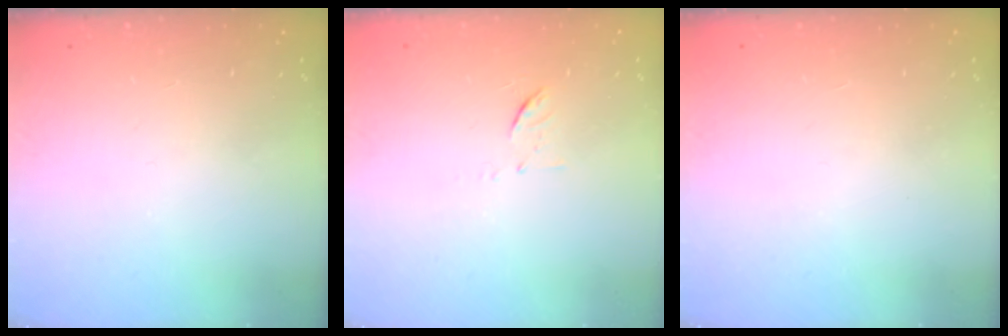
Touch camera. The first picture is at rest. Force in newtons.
{"total": 6.0, "press": 6.0, "slide": 0.4}
{"total": 1.5, "press": 1.5, "slide": 0.1}